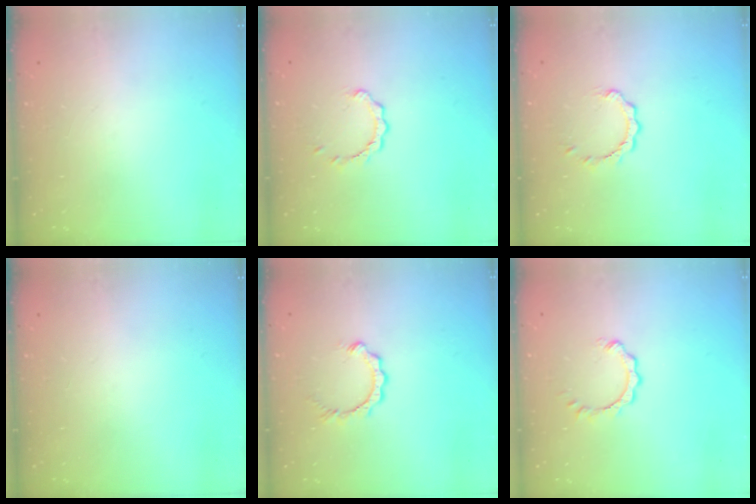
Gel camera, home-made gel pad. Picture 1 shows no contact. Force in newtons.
{"total": 2.6, "press": 2.6, "slide": 0.3}
{"total": 2.5, "press": 2.5, "slide": 0.3}
{"total": 0.0}
{"total": 2.6, "press": 2.6, "slide": 0.3}
{"total": 1.7, "press": 1.7, "slide": 0.3}